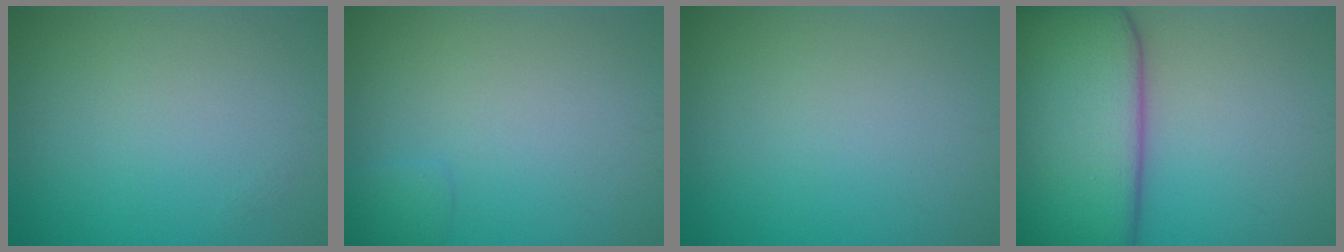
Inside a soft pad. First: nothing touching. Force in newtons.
{"total": 0.9, "press": 0.9, "slide": 0.1}
{"total": 0.0}
{"total": 16.4, "press": 16.4, "slide": 1.0}